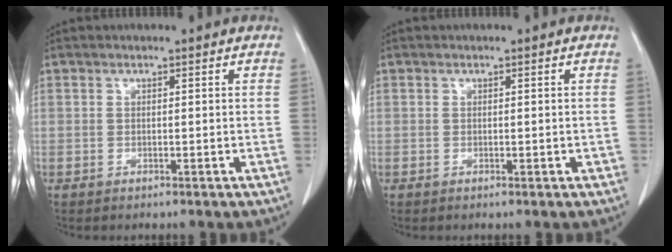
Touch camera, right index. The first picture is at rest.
{"total": 1.1, "force": [-0.2, 0.4, 1.0], "torque": [-0.013, 0.000, 0.001]}